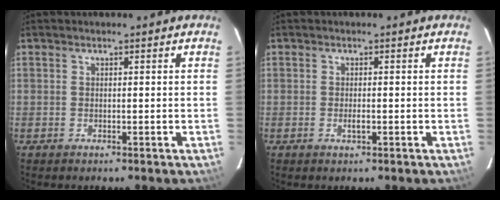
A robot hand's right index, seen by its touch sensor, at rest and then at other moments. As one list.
[{"total": 1.2, "force": [-0.4, 0.5, 1.0], "torque": [-0.018, -0.003, -0.008]}]